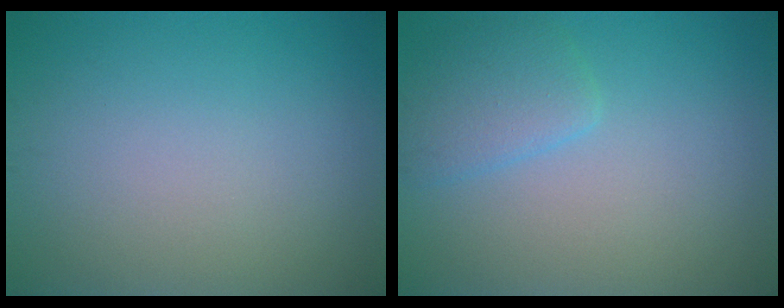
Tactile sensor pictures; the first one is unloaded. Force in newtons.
{"total": 2.6, "press": 2.6, "slide": 0.2}